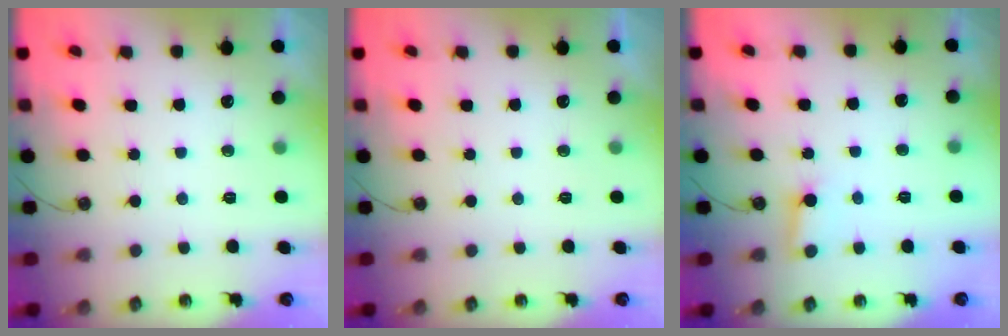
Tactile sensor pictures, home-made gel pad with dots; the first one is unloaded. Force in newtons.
{"total": 0.0}
{"total": 2.8, "press": 2.8, "slide": 0.3}